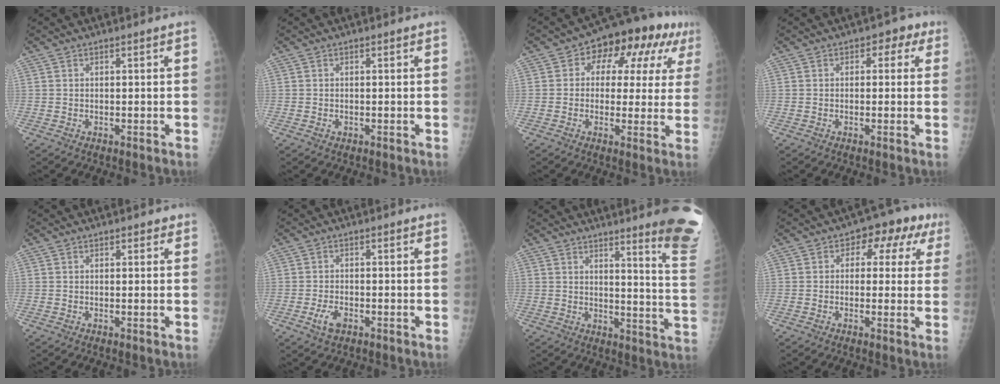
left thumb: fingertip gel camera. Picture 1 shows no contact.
{"total": 0.5, "force": [-0.2, 0.4, 0.3], "torque": [-0.003, 0.000, -0.003]}
{"total": 14.5, "force": [5.0, 8.7, 10.5], "torque": [-0.084, 0.018, 0.057]}
{"total": 3.5, "force": [1.1, 2.5, 2.3], "torque": [0.005, 0.005, 0.002]}
{"total": 1.0, "force": [0.6, 0.7, 0.4], "torque": [0.005, -0.002, 0.003]}
{"total": 3.5, "force": [-1.6, 1.9, 2.4], "torque": [-0.046, 0.004, -0.028]}
{"total": 14.8, "force": [11.0, 0.3, 9.9], "torque": [-0.105, -0.099, 0.128]}
{"total": 7.9, "force": [2.7, 5.3, 5.2], "torque": [-0.012, 0.015, 0.022]}